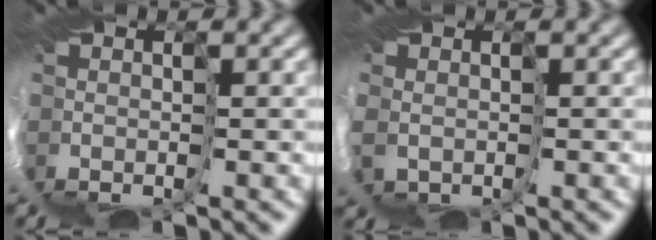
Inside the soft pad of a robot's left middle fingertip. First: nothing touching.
{"total": 1.7, "force": [0.9, 1.4, 0.3], "torque": [-0.035, 0.000, 0.008]}